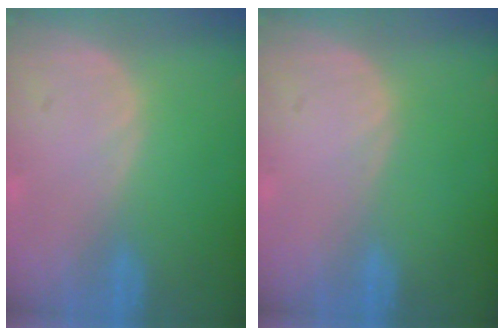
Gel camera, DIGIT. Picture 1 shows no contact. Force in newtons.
{"total": 0.0}